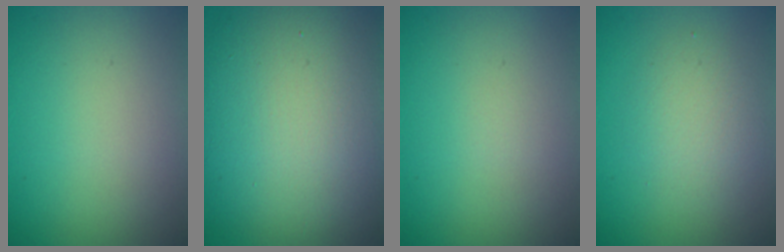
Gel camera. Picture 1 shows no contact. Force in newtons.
{"total": 14.6, "press": 14.6, "slide": 0.8}
{"total": 0.0}
{"total": 2.6, "press": 2.6, "slide": 0.2}